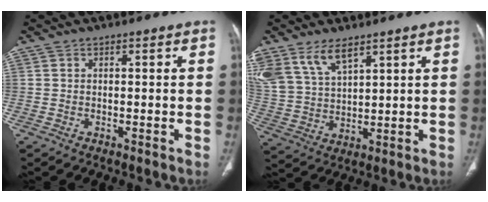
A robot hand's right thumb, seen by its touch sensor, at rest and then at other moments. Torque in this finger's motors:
{"motor_torque": [0.21, 0.30, 0.81, 0.69, 0.23]}